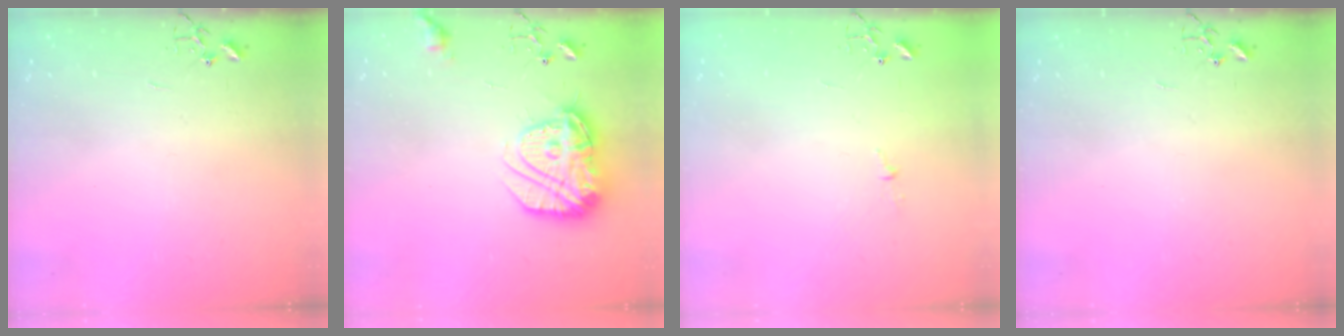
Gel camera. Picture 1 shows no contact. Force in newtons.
{"total": 17.4, "press": 17.4, "slide": 1.3}
{"total": 3.1, "press": 3.1, "slide": 0.4}
{"total": 0.0}